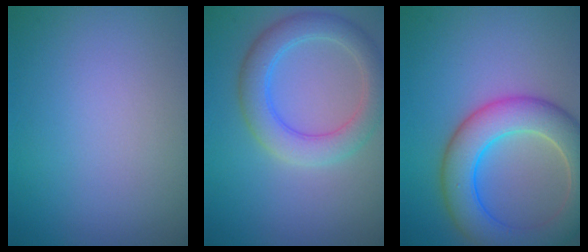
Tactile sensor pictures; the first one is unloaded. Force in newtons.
{"total": 4.5, "press": 4.5, "slide": 0.2}
{"total": 7.7, "press": 7.7, "slide": 0.3}